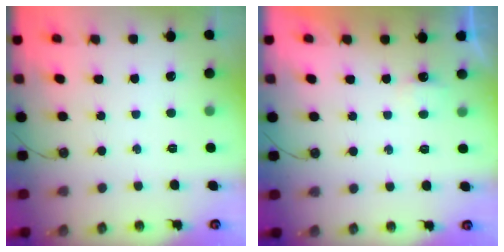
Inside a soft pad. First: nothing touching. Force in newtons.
{"total": 2.5, "press": 2.4, "slide": 0.5}